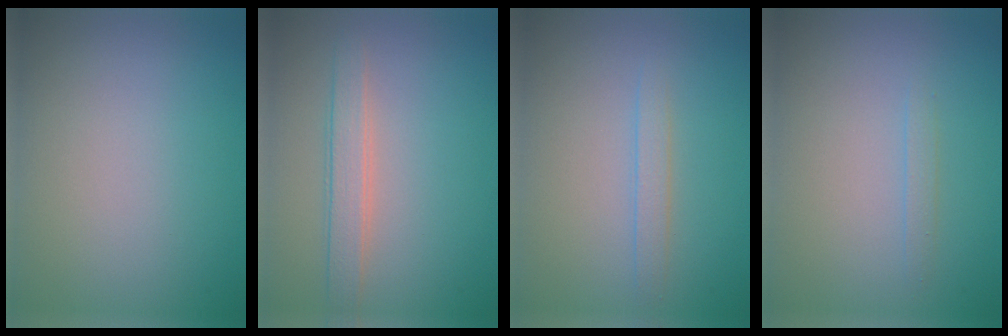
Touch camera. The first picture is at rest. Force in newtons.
{"total": 2.4, "press": 2.4, "slide": 0.1}
{"total": 1.2, "press": 1.2, "slide": 0.0}
{"total": 0.8, "press": 0.8, "slide": 0.1}